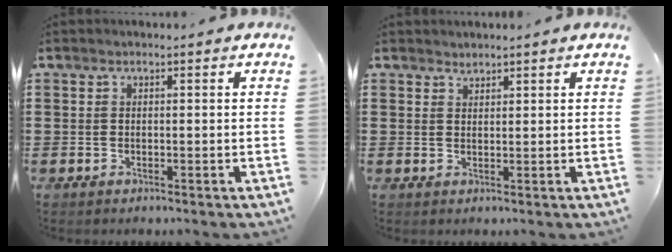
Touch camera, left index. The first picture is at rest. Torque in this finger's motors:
{"motor_torque": [-0.04, -0.04, 0.00, -0.01]}